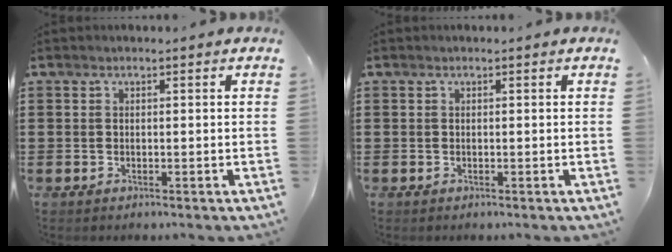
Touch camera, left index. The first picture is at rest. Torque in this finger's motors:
{"motor_torque": [0.09, 0.09, 0.00, 0.00]}